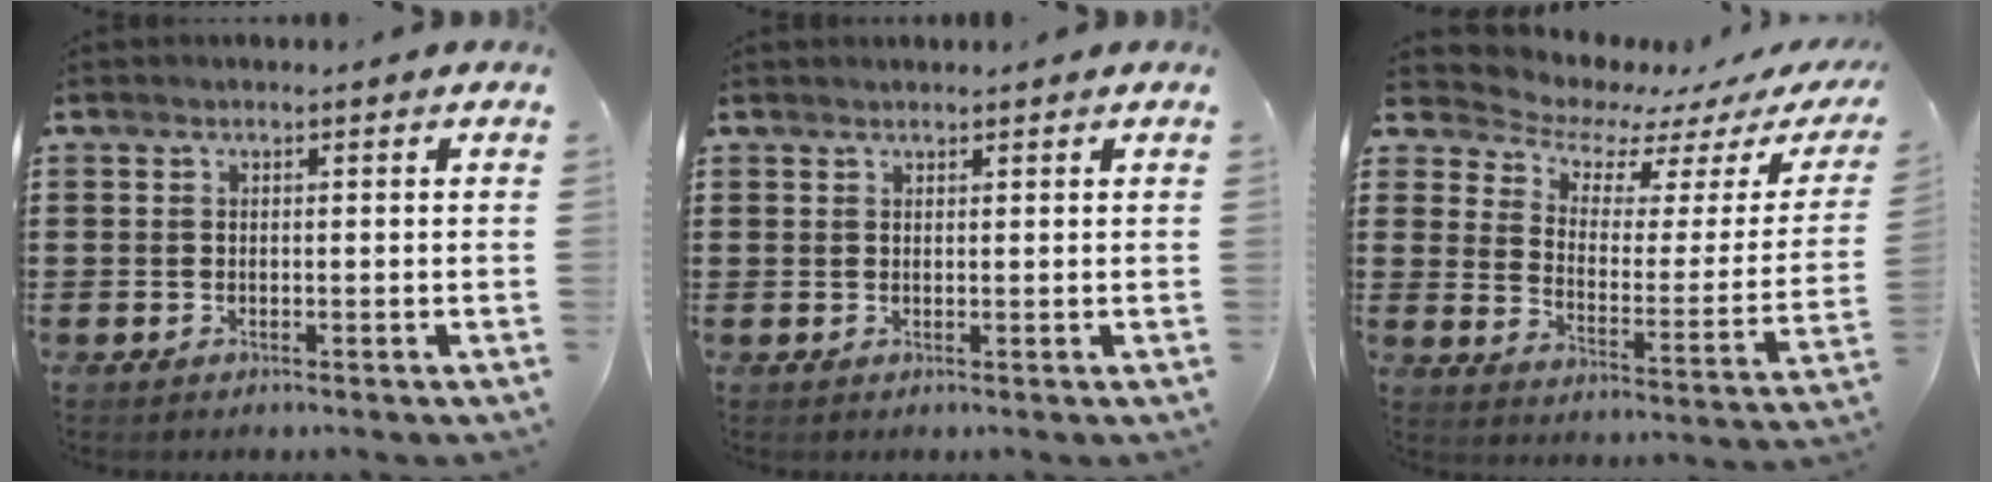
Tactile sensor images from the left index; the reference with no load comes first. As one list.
[{"total": 1.0, "force": [1.0, 0.1, 0.1], "torque": [-0.004, -0.001, 0.019]}, {"total": 4.9, "force": [4.5, 1.8, 0.8], "torque": [-0.042, -0.043, 0.073]}]